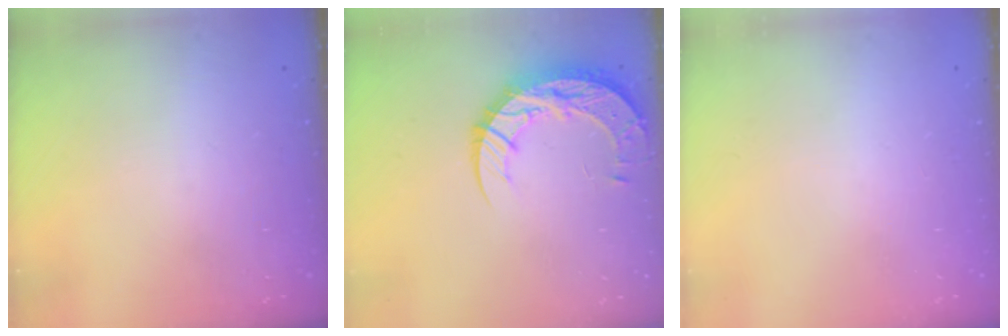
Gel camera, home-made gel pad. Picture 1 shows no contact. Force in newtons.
{"total": 13.5, "press": 13.5, "slide": 1.0}
{"total": 0.0}